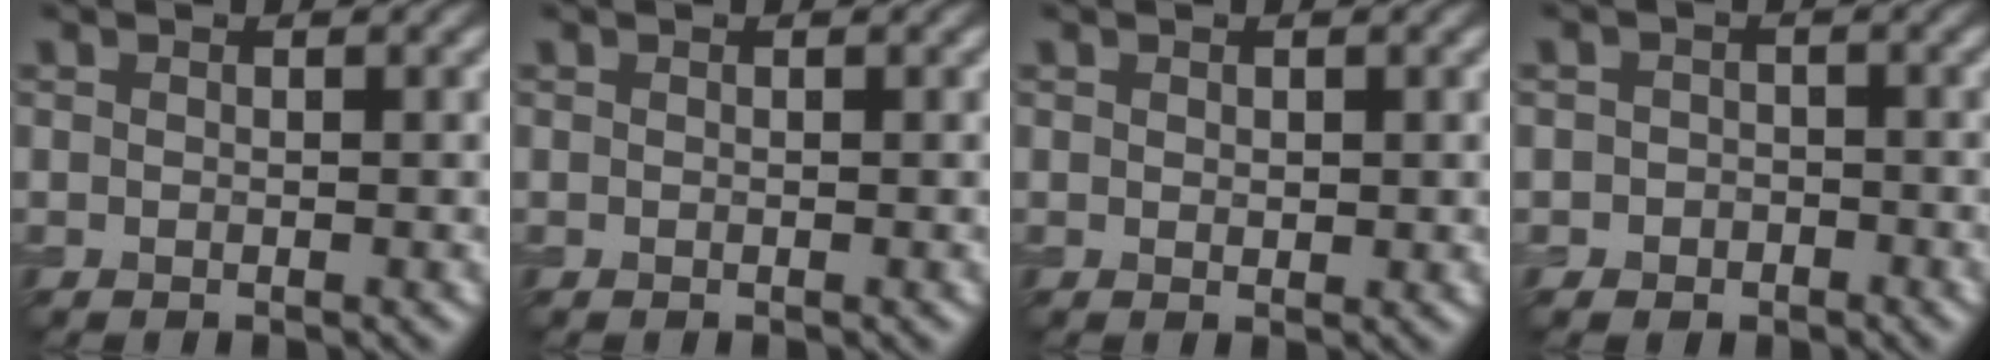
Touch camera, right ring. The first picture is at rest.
{"total": 0.0}
{"total": 0.5, "force": [0.2, 0.3, 0.3], "torque": [-0.004, -0.001, 0.004]}
{"total": 1.8, "force": [-0.7, 1.7, 0.3], "torque": [0.020, 0.002, -0.021]}